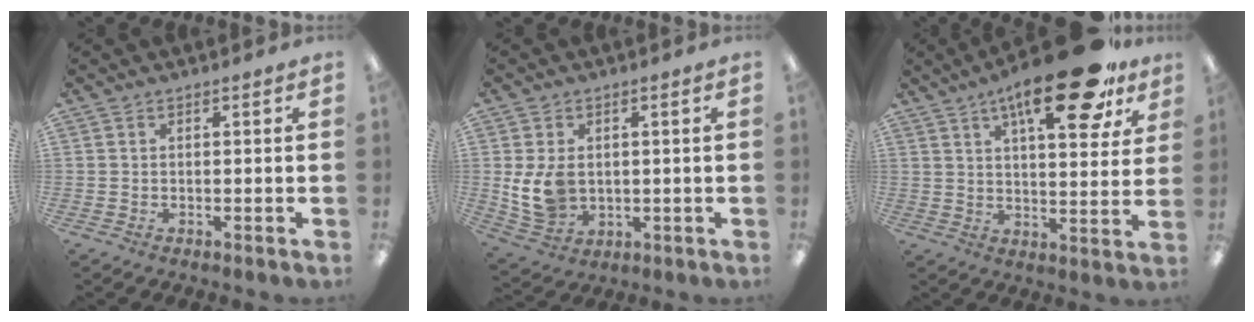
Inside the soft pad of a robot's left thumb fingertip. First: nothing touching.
{"total": 8.7, "force": [0.6, 6.7, 5.5], "torque": [-0.119, 0.003, 0.013]}
{"total": 20.7, "force": [12.6, 6.9, 14.9], "torque": [-0.221, -0.056, 0.195]}